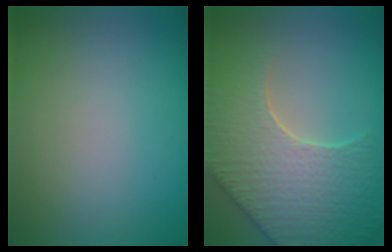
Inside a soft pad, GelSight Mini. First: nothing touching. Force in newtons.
{"total": 7.7, "press": 6.1, "slide": 4.6}